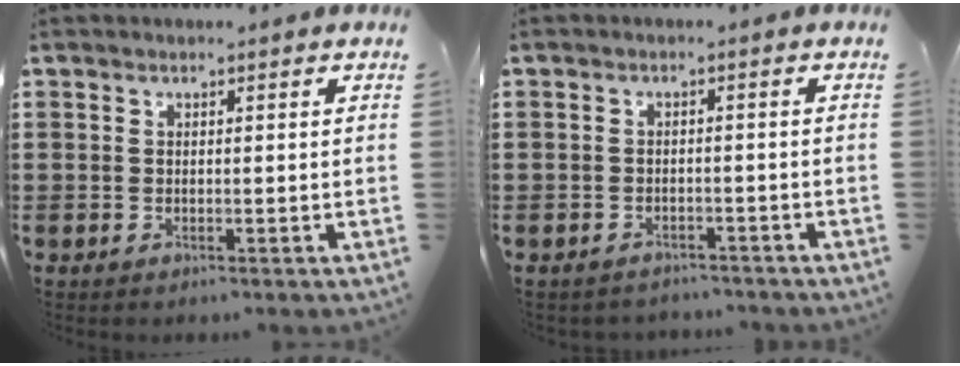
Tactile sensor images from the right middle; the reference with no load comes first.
{"total": 1.8, "force": [-1.7, 0.4, -0.2], "torque": [-0.002, 0.001, -0.040]}